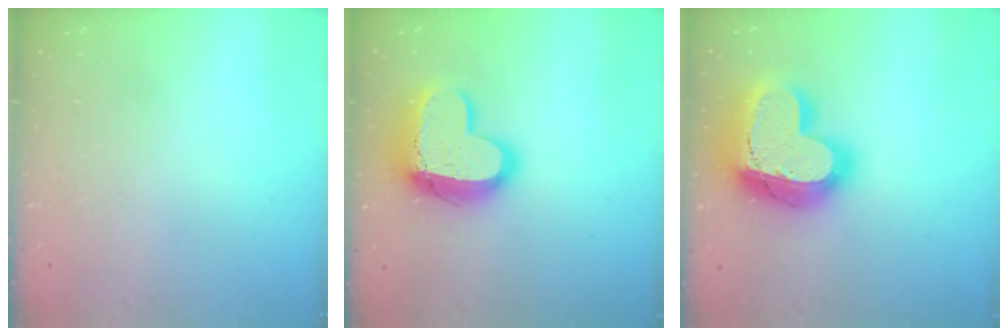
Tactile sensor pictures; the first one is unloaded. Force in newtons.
{"total": 16.7, "press": 16.7, "slide": 1.5}
{"total": 25.8, "press": 25.7, "slide": 1.9}